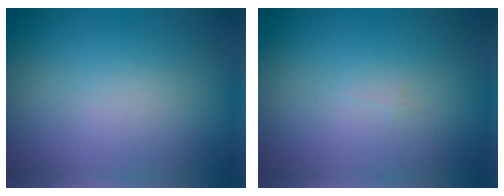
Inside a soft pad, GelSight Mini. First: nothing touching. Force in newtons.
{"total": 0.0}